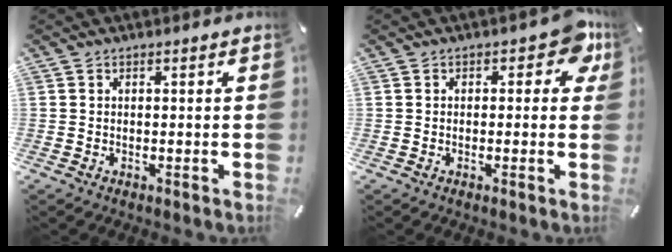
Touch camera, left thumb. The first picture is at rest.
{"total": 6.1, "force": [2.3, 3.4, 4.6], "torque": [-0.046, -0.007, 0.033]}